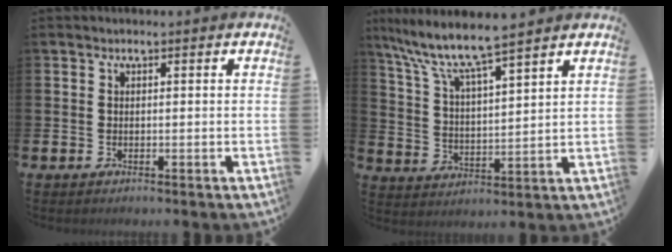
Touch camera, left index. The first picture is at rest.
{"total": 8.2, "force": [7.3, 0.7, 3.6], "torque": [-0.103, -0.040, 0.126]}